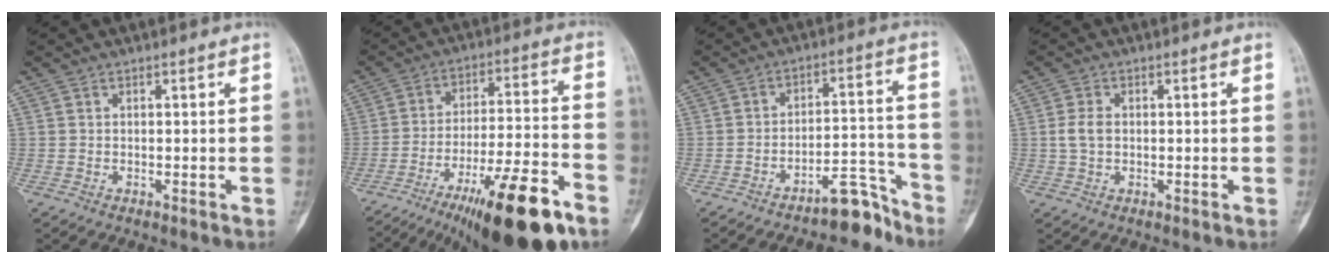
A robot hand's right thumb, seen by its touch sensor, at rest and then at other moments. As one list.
[{"total": 21.8, "force": [-13.5, 4.7, 16.5], "torque": [-0.231, 0.055, -0.210]}, {"total": 7.7, "force": [-6.7, 2.5, 2.8], "torque": [-0.008, 0.099, -0.104]}, {"total": 3.2, "force": [0.1, 2.1, 2.4], "torque": [-0.053, 0.006, 0.000]}]